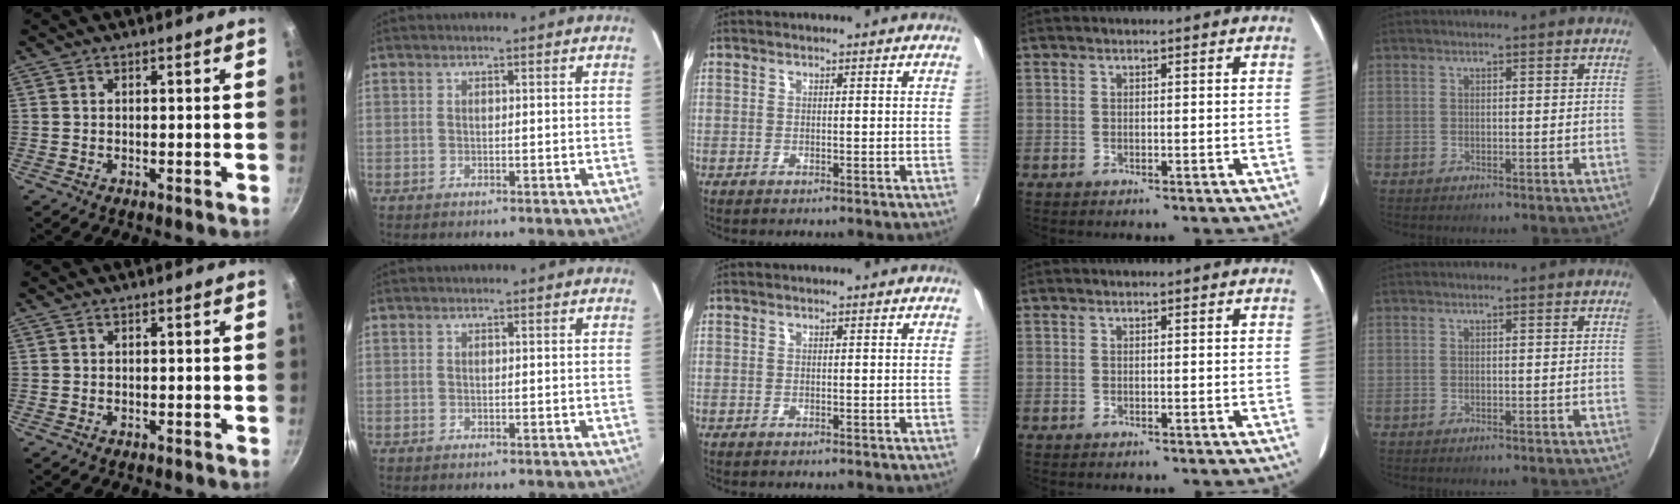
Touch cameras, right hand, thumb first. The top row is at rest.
{}